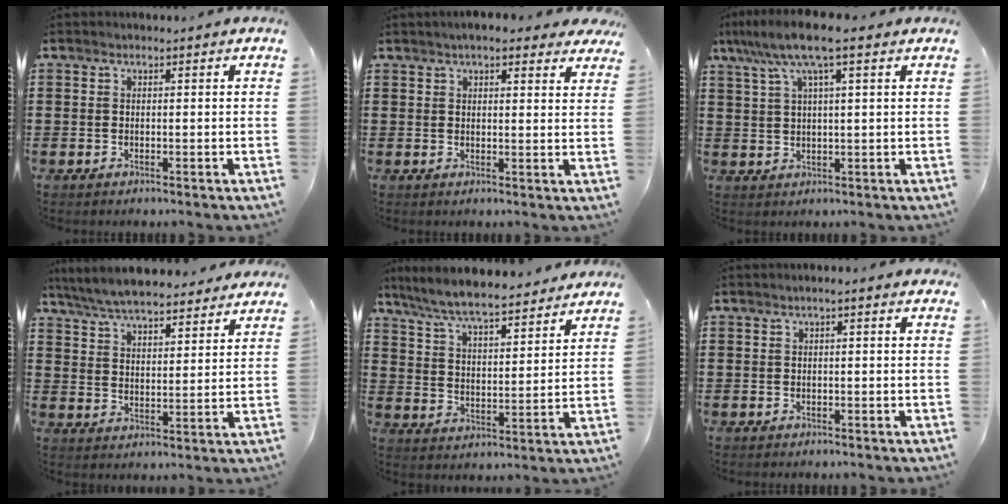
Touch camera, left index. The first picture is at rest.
{"total": 4.2, "force": [3.6, 0.8, 2.1], "torque": [-0.051, 0.000, 0.065]}
{"total": 7.9, "force": [4.4, 1.0, 6.5], "torque": [-0.135, 0.000, 0.075]}
{"total": 6.8, "force": [6.5, 0.8, 1.8], "torque": [-0.062, -0.025, 0.119]}
{"total": 7.2, "force": [6.7, 0.5, 2.7], "torque": [-0.079, -0.037, 0.115]}
{"total": 0.8, "force": [0.1, 0.0, 0.8], "torque": [-0.012, -0.002, 0.001]}